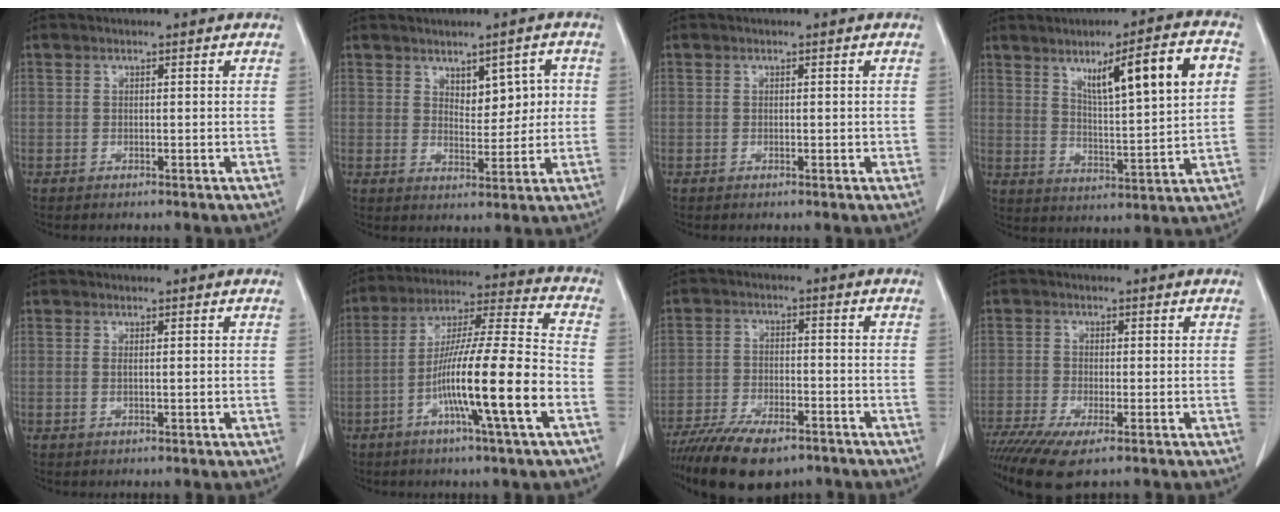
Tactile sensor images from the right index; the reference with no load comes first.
{"total": 5.7, "force": [1.6, 3.0, 4.6], "torque": [-0.055, 0.011, 0.031]}
{"total": 1.0, "force": [0.0, 0.5, 0.8], "torque": [-0.012, 0.003, 0.000]}
{"total": 13.4, "force": [4.9, 1.1, 12.4], "torque": [-0.192, 0.012, 0.079]}
{"total": 1.4, "force": [0.1, 0.4, 1.4], "torque": [-0.025, 0.000, 0.003]}
{"total": 17.2, "force": [-5.7, -0.4, 16.2], "torque": [-0.282, -0.002, -0.105]}
{"total": 13.0, "force": [-9.7, 4.8, 7.2], "torque": [-0.123, -0.013, -0.158]}
{"total": 7.7, "force": [-4.9, 1.7, 5.7], "torque": [-0.103, -0.018, -0.089]}